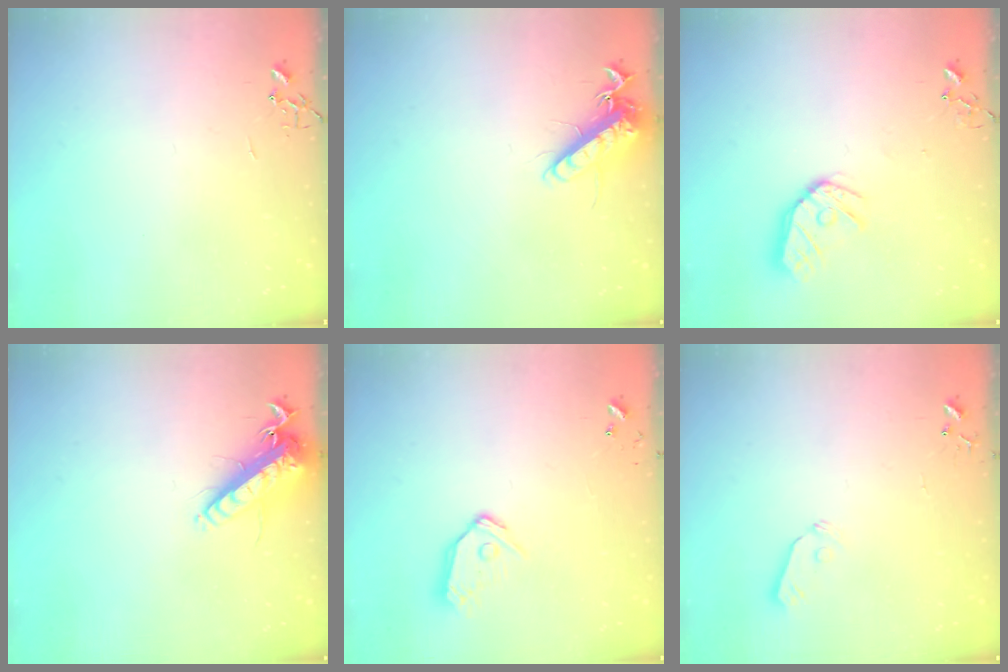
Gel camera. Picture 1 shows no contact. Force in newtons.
{"total": 14.3, "press": 14.1, "slide": 2.1}
{"total": 12.6, "press": 12.5, "slide": 1.4}
{"total": 15.8, "press": 15.5, "slide": 3.1}
{"total": 10.1, "press": 10.1, "slide": 1.2}
{"total": 4.3, "press": 4.3, "slide": 0.7}